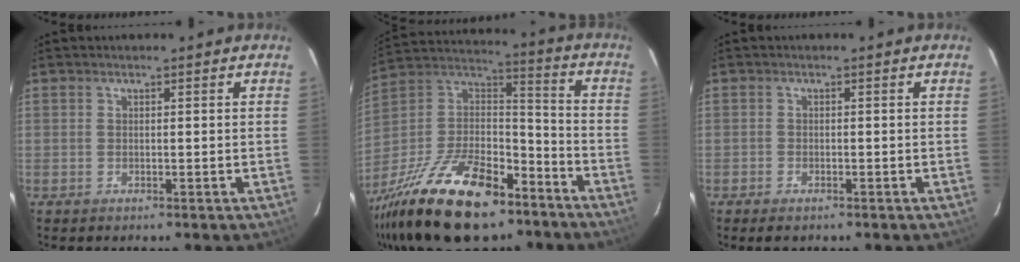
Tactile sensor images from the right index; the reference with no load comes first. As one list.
[{"total": 29.7, "force": [-19.4, 13.5, 18.1], "torque": [-0.371, -0.002, -0.313]}, {"total": 1.9, "force": [-1.5, 1.0, 0.7], "torque": [-0.020, -0.004, -0.028]}]